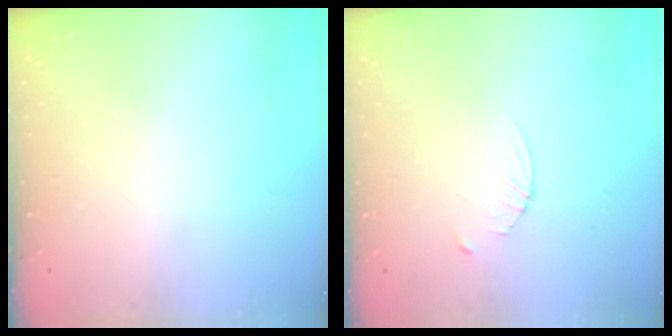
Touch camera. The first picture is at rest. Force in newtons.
{"total": 2.3, "press": 2.3, "slide": 0.3}